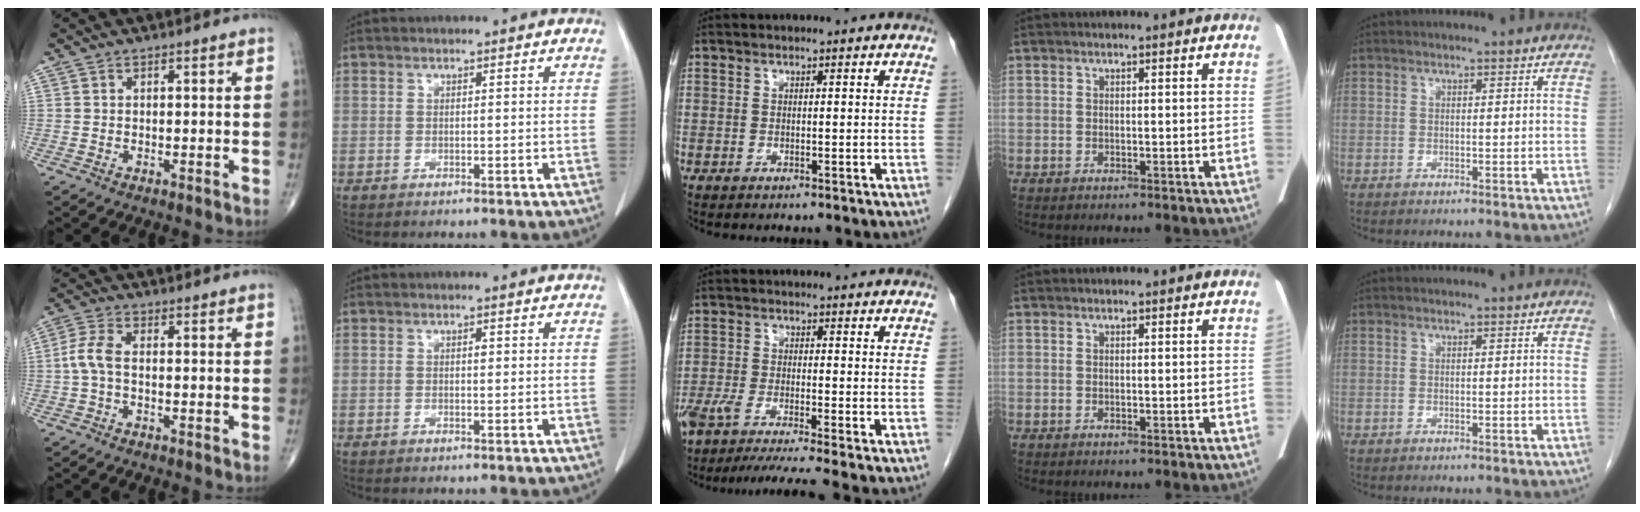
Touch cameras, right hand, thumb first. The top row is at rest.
{"thumb": {"total": 4.3, "force": [-0.6, 1.8, 3.8], "torque": [-0.094, 0.008, -0.020]}, "index": {"total": 0.6, "force": [0.1, 0.3, 0.5], "torque": [-0.009, 0.001, 0.001]}, "middle": {"total": 10.5, "force": [-9.0, -1.1, 5.4], "torque": [-0.071, -0.026, -0.143]}}